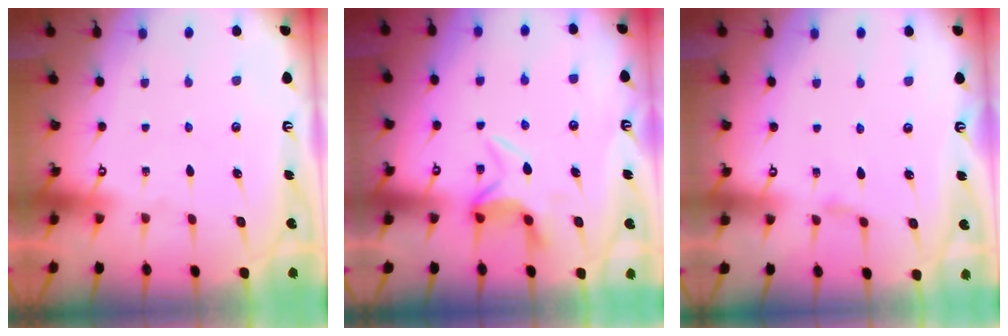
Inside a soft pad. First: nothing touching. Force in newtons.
{"total": 6.5, "press": 6.4, "slide": 1.3}
{"total": 1.6, "press": 1.6, "slide": 0.3}